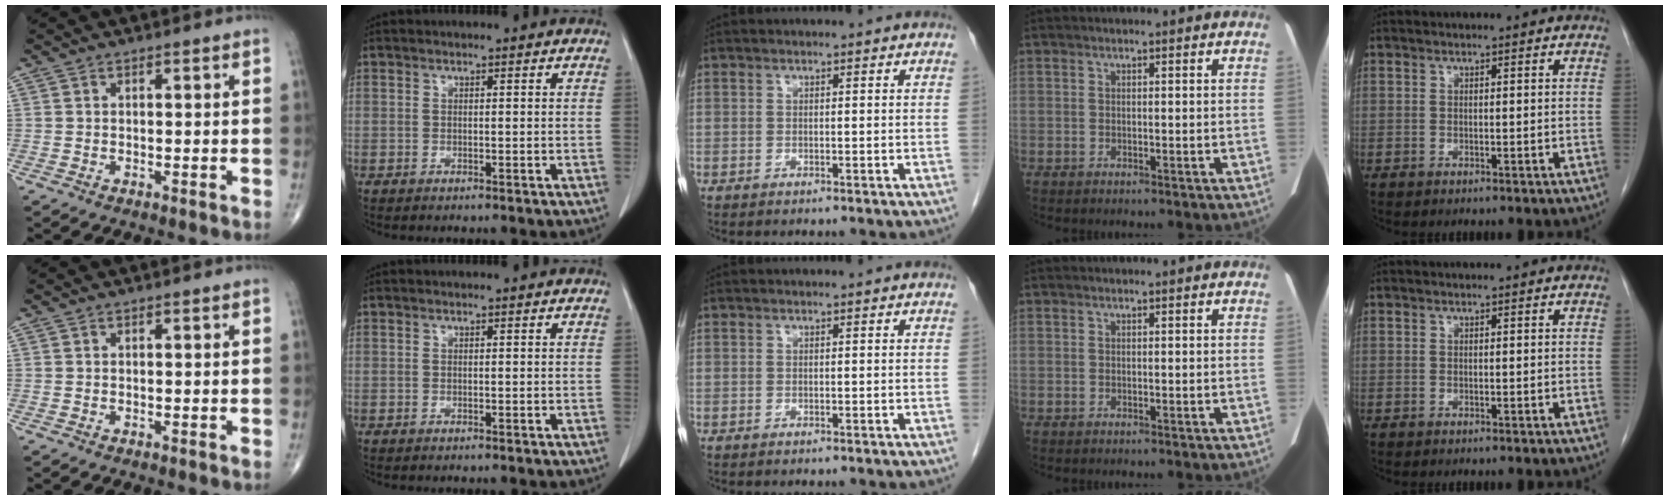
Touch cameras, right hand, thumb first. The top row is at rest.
{}